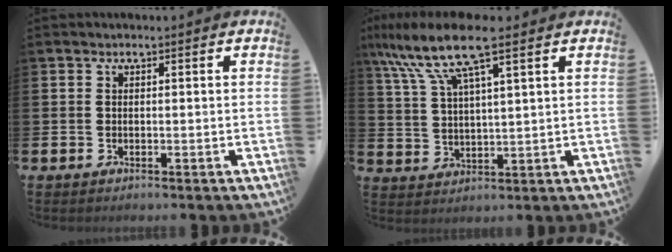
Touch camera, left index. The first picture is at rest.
{"total": 9.7, "force": [7.3, 1.6, 6.3], "torque": [-0.148, -0.015, 0.130]}